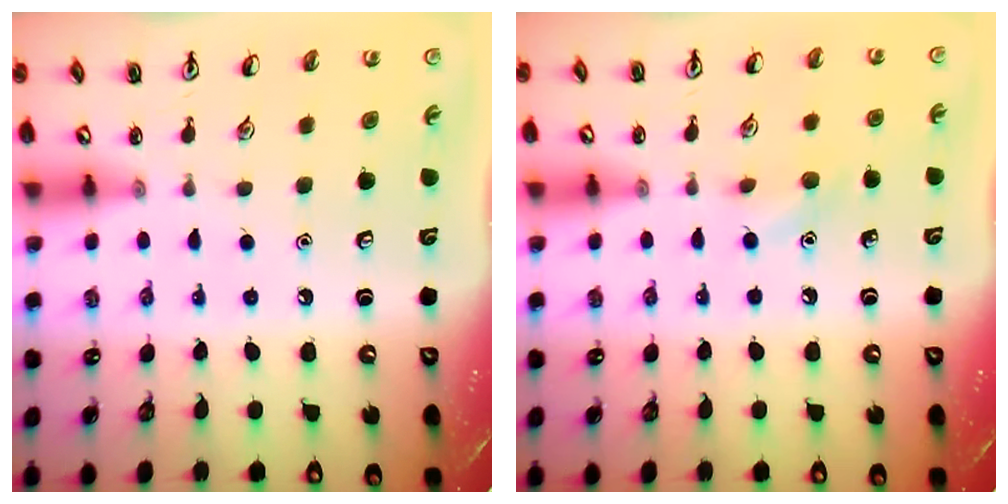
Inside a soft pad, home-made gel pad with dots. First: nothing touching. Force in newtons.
{"total": 6.0, "press": 5.8, "slide": 1.8}